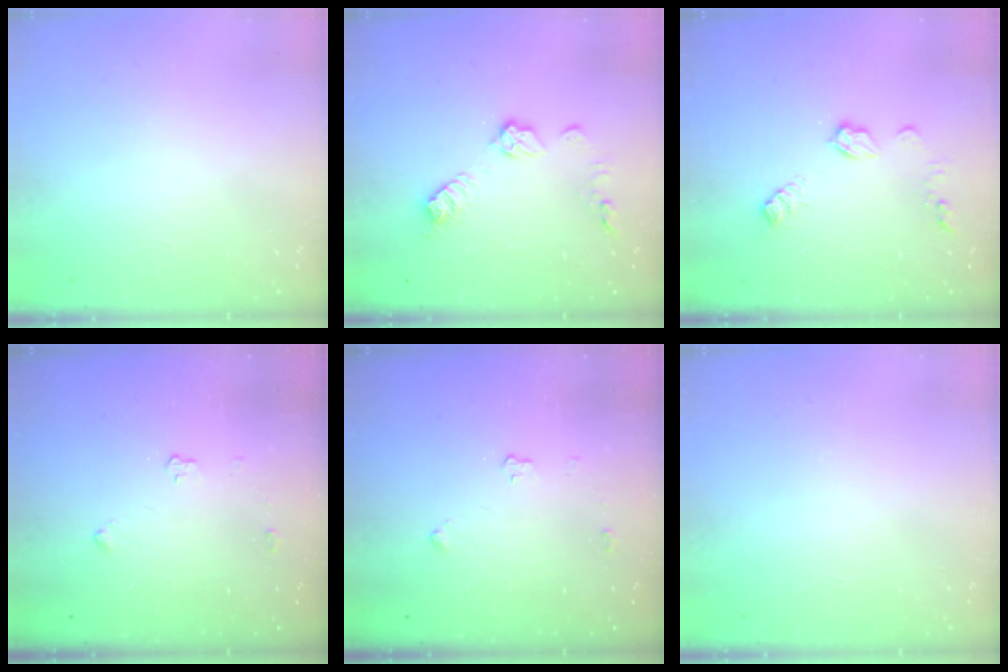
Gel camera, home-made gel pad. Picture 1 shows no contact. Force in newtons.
{"total": 9.4, "press": 9.4, "slide": 0.2}
{"total": 8.3, "press": 8.3, "slide": 0.2}
{"total": 3.0, "press": 2.9, "slide": 0.5}
{"total": 3.0, "press": 2.9, "slide": 0.5}
{"total": 0.0}